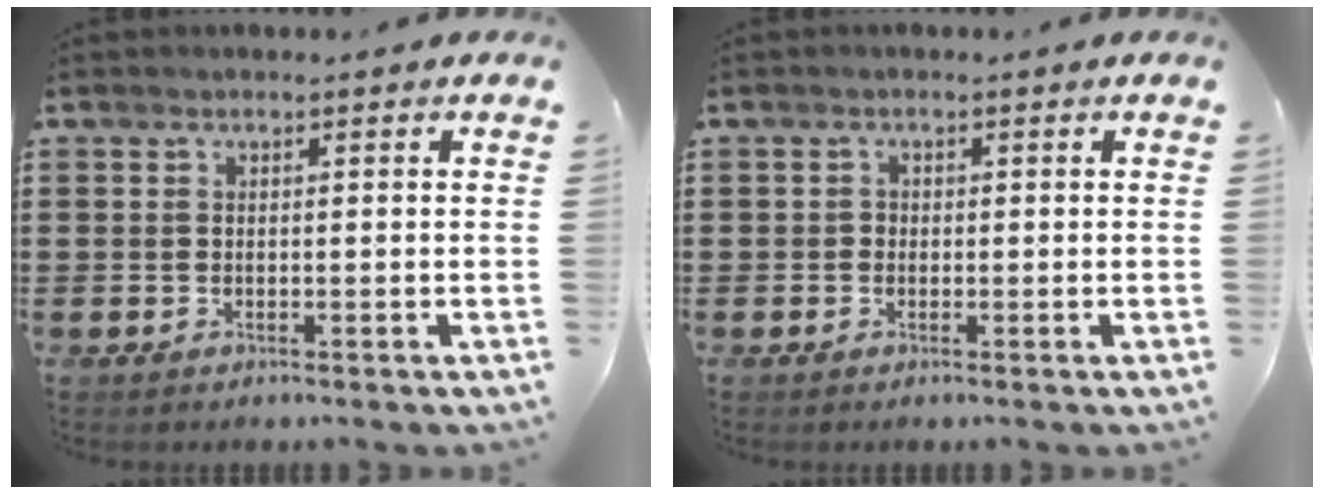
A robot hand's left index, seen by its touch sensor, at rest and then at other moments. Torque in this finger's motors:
{"motor_torque": [0.52, 0.69, 0.02, -0.01]}